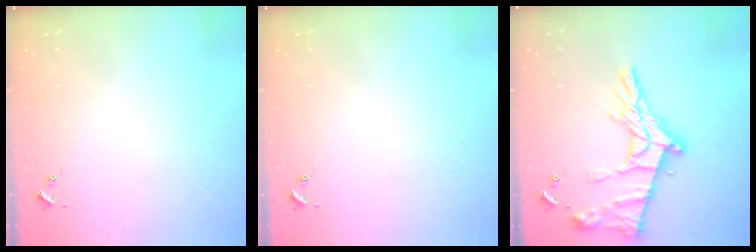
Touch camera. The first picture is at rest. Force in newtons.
{"total": 0.0}
{"total": 19.8, "press": 19.7, "slide": 1.7}